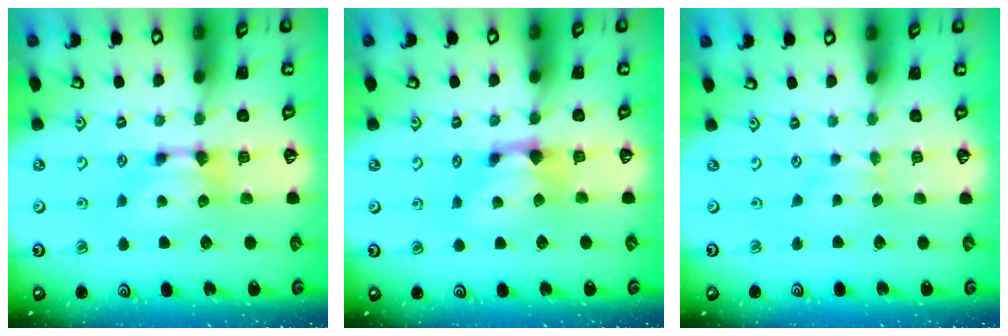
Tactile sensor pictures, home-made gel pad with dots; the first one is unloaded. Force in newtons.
{"total": 0.9, "press": 0.2, "slide": 0.9}
{"total": 2.5, "press": 2.4, "slide": 0.5}